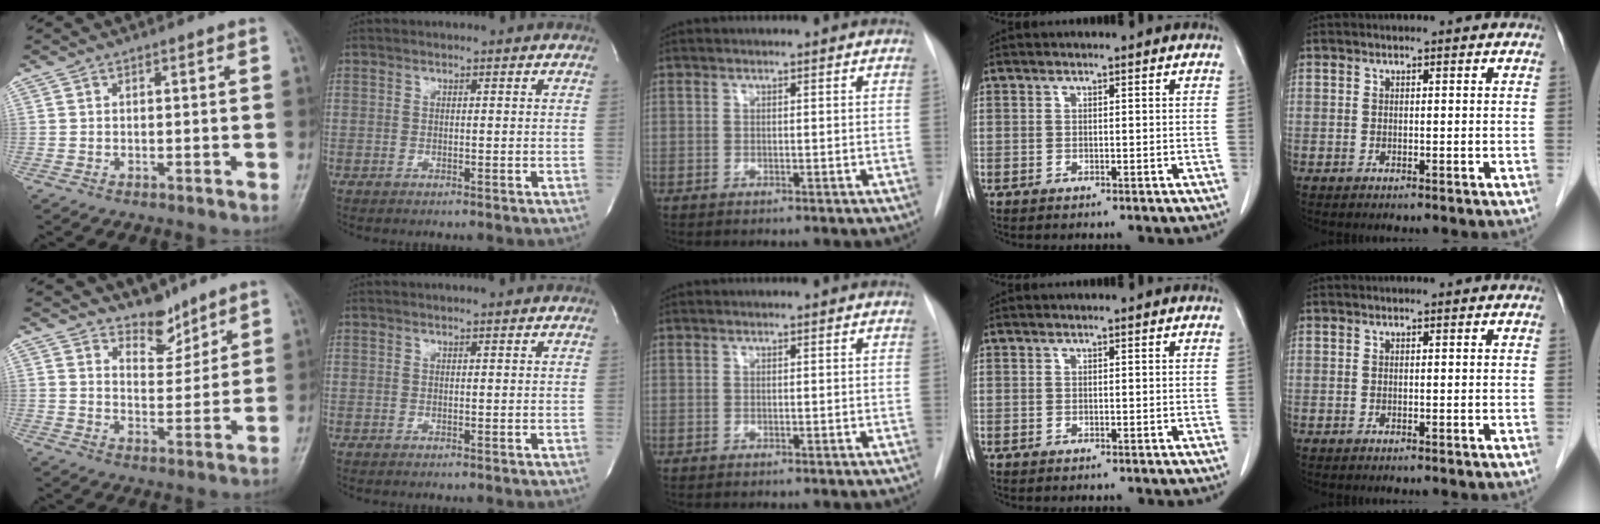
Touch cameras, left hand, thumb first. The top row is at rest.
{"thumb": {"total": 6.2, "force": [5.3, 2.8, 1.5], "torque": [0.003, -0.047, 0.095]}, "index": {"total": 0.9, "force": [0.9, -0.2, 0.4], "torque": [-0.008, 0.001, 0.014]}}